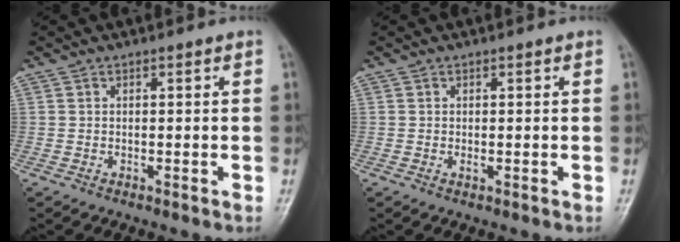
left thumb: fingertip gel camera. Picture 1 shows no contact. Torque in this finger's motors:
{"motor_torque": [-0.12, -0.11, -0.11, -0.02, 0.00]}